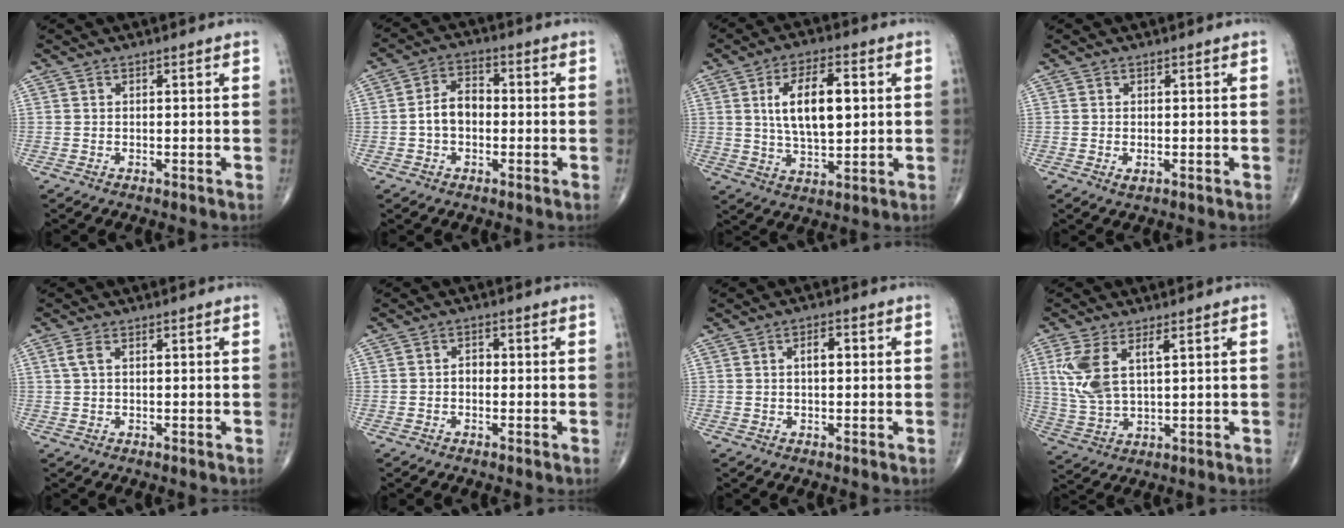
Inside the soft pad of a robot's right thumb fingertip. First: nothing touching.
{"total": 6.2, "force": [-0.8, 4.2, 4.4], "torque": [-0.070, 0.025, -0.023]}
{"total": 12.5, "force": [2.4, 5.8, 10.8], "torque": [-0.174, -0.006, 0.045]}
{"total": 1.1, "force": [-0.2, 0.6, 0.8], "torque": [-0.015, -0.004, -0.002]}
{"total": 2.0, "force": [0.7, 1.0, 1.6], "torque": [-0.045, 0.011, 0.018]}
{"total": 1.7, "force": [-0.4, 1.3, 1.1], "torque": [-0.007, 0.006, -0.010]}
{"total": 3.0, "force": [0.5, 1.5, 2.5], "torque": [-0.040, 0.007, 0.006]}
{"total": 9.1, "force": [3.1, 3.9, 7.6], "torque": [-0.169, -0.008, 0.073]}